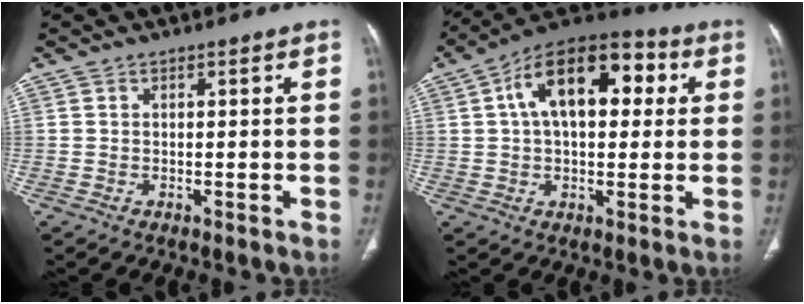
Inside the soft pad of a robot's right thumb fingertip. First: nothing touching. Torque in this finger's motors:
{"motor_torque": [2.06, 2.95, 1.54, -0.11, 0.16]}